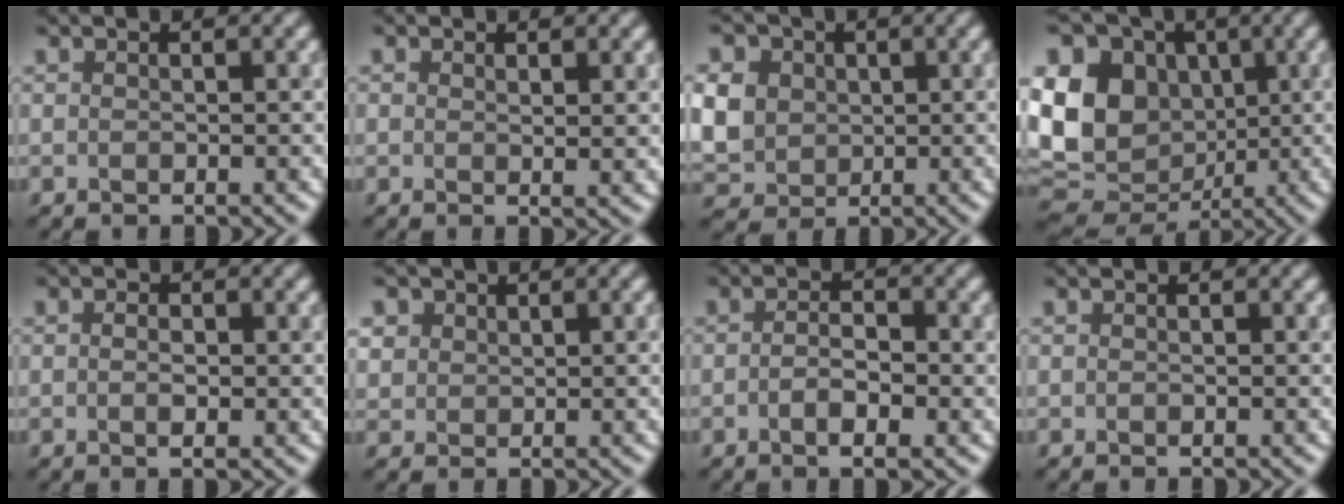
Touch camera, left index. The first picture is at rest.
{"total": 1.0, "force": [0.5, 0.4, 0.9], "torque": [-0.010, -0.005, 0.008]}
{"total": 8.1, "force": [1.6, 6.8, 4.1], "torque": [-0.103, 0.020, 0.022]}
{"total": 15.2, "force": [1.4, 12.6, 8.5], "torque": [-0.189, 0.011, 0.016]}
{"total": 1.9, "force": [0.0, 1.0, 1.6], "torque": [-0.012, -0.009, -0.008]}
{"total": 2.3, "force": [1.0, 1.9, 1.0], "torque": [-0.020, 0.005, 0.021]}
{"total": 2.9, "force": [-0.8, 1.1, 2.6], "torque": [-0.044, -0.002, -0.016]}
{"total": 0.0}